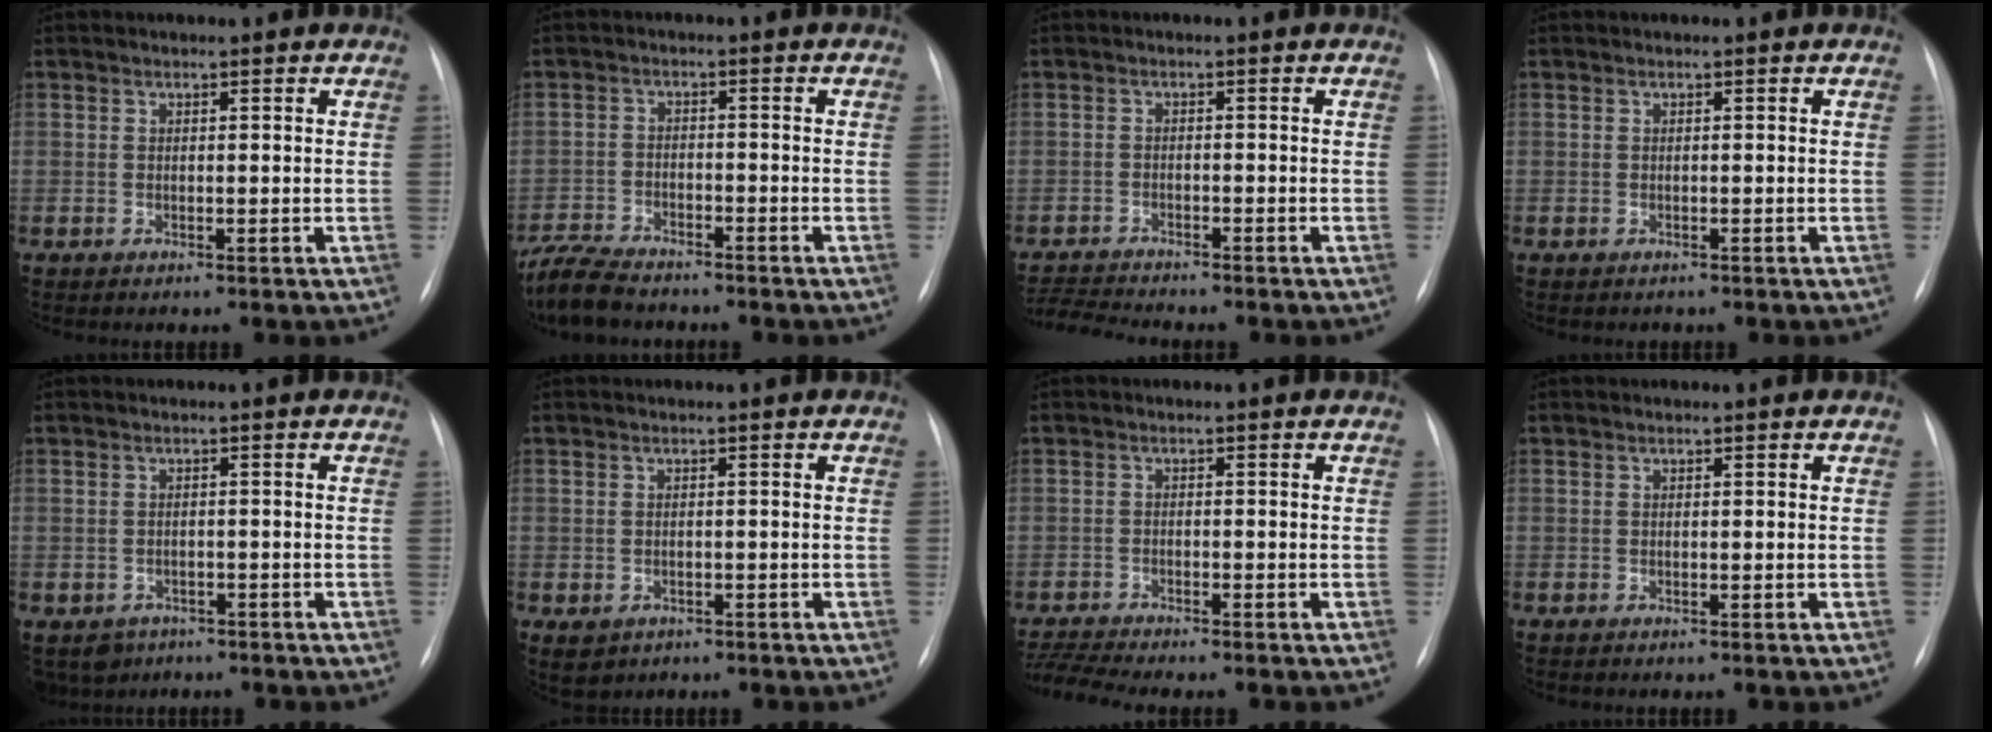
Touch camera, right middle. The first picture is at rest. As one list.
[{"total": 7.9, "force": [-7.1, 2.0, 2.9], "torque": [-0.058, -0.019, -0.127]}, {"total": 5.3, "force": [-5.2, -0.5, 0.9], "torque": [-0.013, -0.013, -0.085]}, {"total": 0.6, "force": [-0.5, 0.4, 0.0], "torque": [-0.007, 0.002, -0.007]}, {"total": 3.9, "force": [-2.5, 3.0, 0.5], "torque": [-0.007, 0.003, -0.033]}, {"total": 3.4, "force": [-1.7, 2.7, 1.0], "torque": [-0.013, -0.001, -0.016]}, {"total": 5.5, "force": [-5.1, -0.7, 1.8], "torque": [-0.033, -0.013, -0.086]}, {"total": 0.0}]